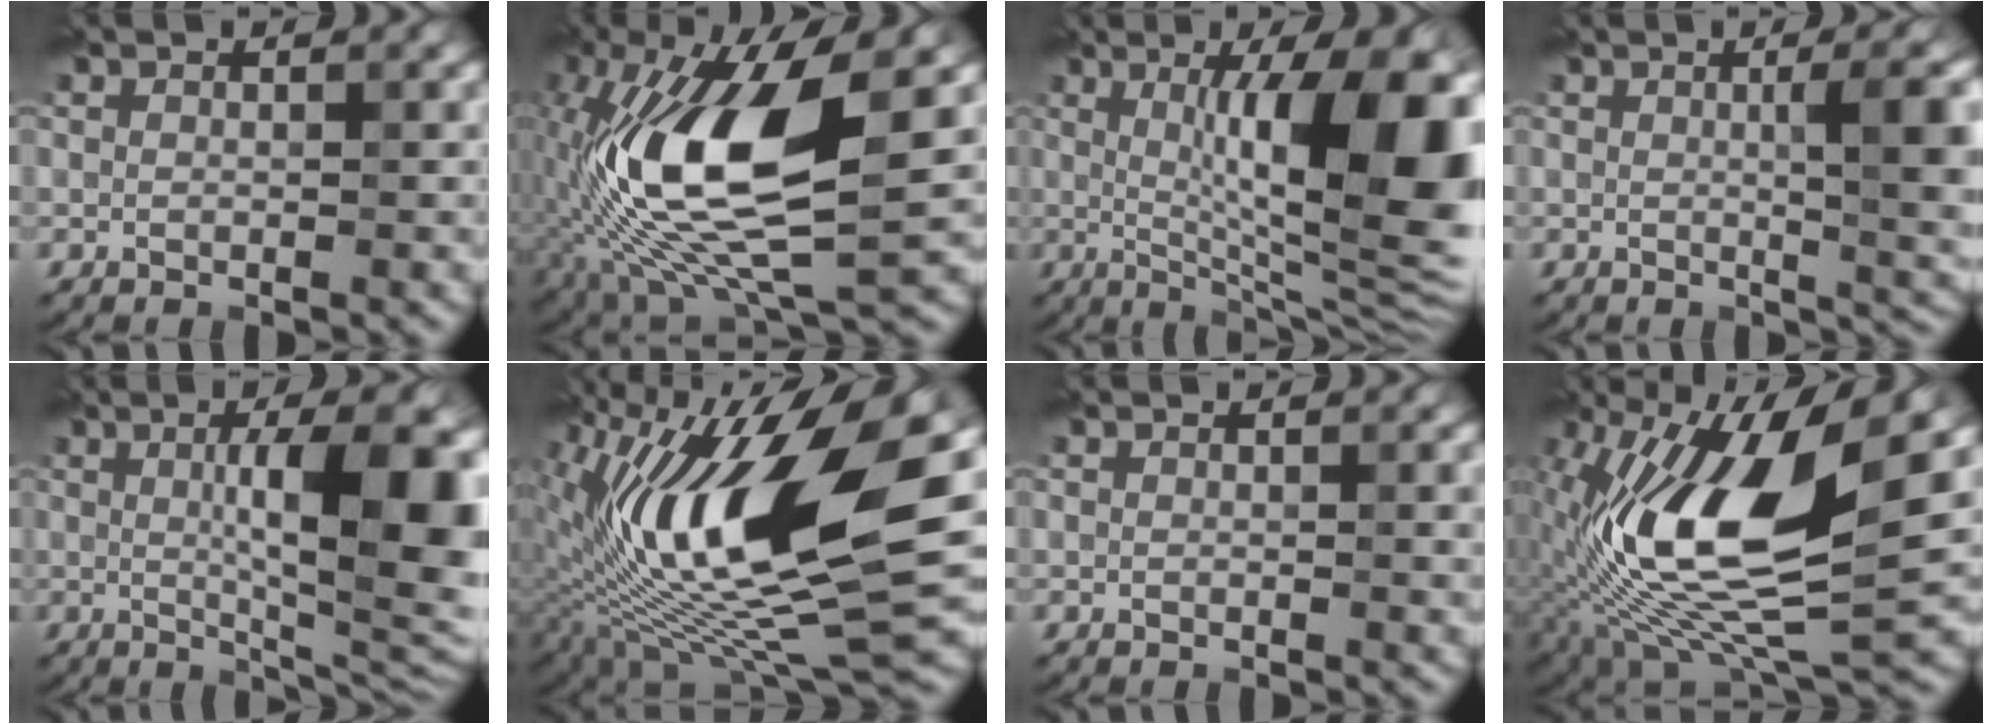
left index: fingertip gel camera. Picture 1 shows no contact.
{"total": 12.9, "force": [-0.6, 4.9, 11.9], "torque": [-0.235, 0.003, -0.019]}
{"total": 13.4, "force": [1.7, 3.3, 12.9], "torque": [-0.169, 0.004, 0.026]}
{"total": 7.1, "force": [0.5, 1.9, 6.9], "torque": [-0.077, 0.004, 0.007]}
{"total": 12.0, "force": [1.3, 3.0, 11.5], "torque": [-0.148, 0.000, 0.021]}
{"total": 16.9, "force": [1.4, 6.5, 15.5], "torque": [-0.277, 0.007, 0.018]}
{"total": 1.1, "force": [0.1, 0.2, 1.0], "torque": [-0.014, -0.001, 0.002]}
{"total": 14.6, "force": [0.5, 5.8, 13.4], "torque": [-0.257, -0.006, -0.003]}